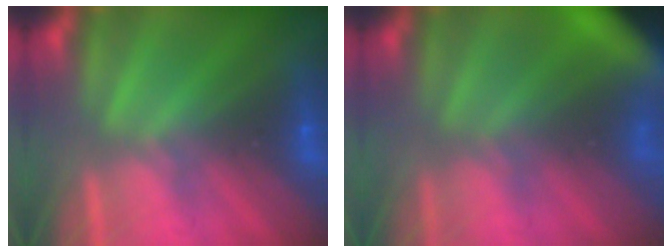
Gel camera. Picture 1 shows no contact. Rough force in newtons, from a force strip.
{"total": 5.8}